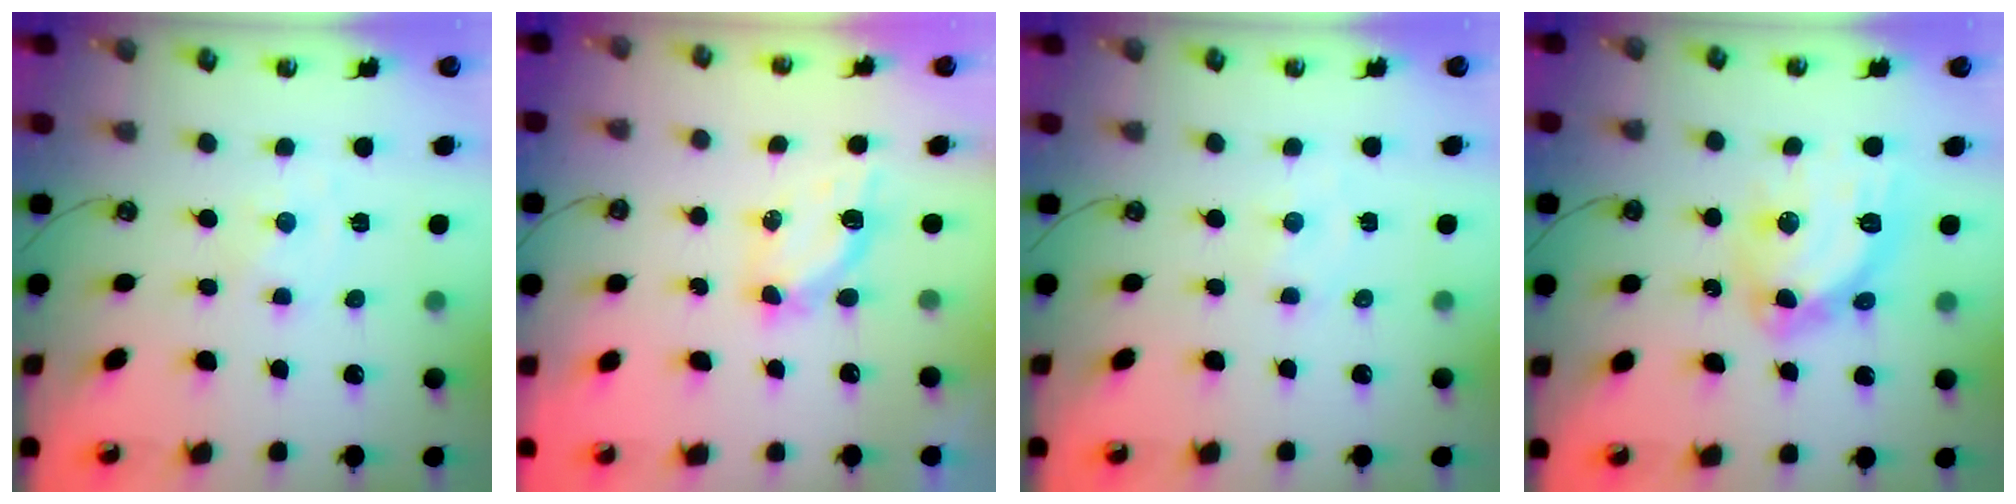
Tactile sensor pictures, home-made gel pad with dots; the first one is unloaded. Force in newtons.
{"total": 5.5, "press": 5.5, "slide": 0.3}
{"total": 1.8, "press": 1.7, "slide": 0.3}
{"total": 13.9, "press": 13.9, "slide": 1.3}